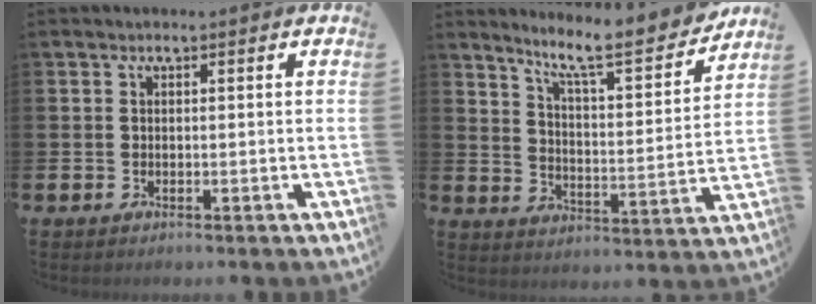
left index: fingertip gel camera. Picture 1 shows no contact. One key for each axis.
{"total": 9.9, "fx": 8.9, "fy": 1.3, "fz": 4.2, "tx": -0.093, "ty": -0.062, "tz": 0.149}